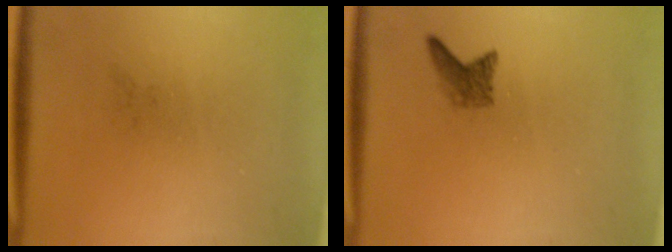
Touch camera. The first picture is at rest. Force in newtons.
{"total": 1.7}